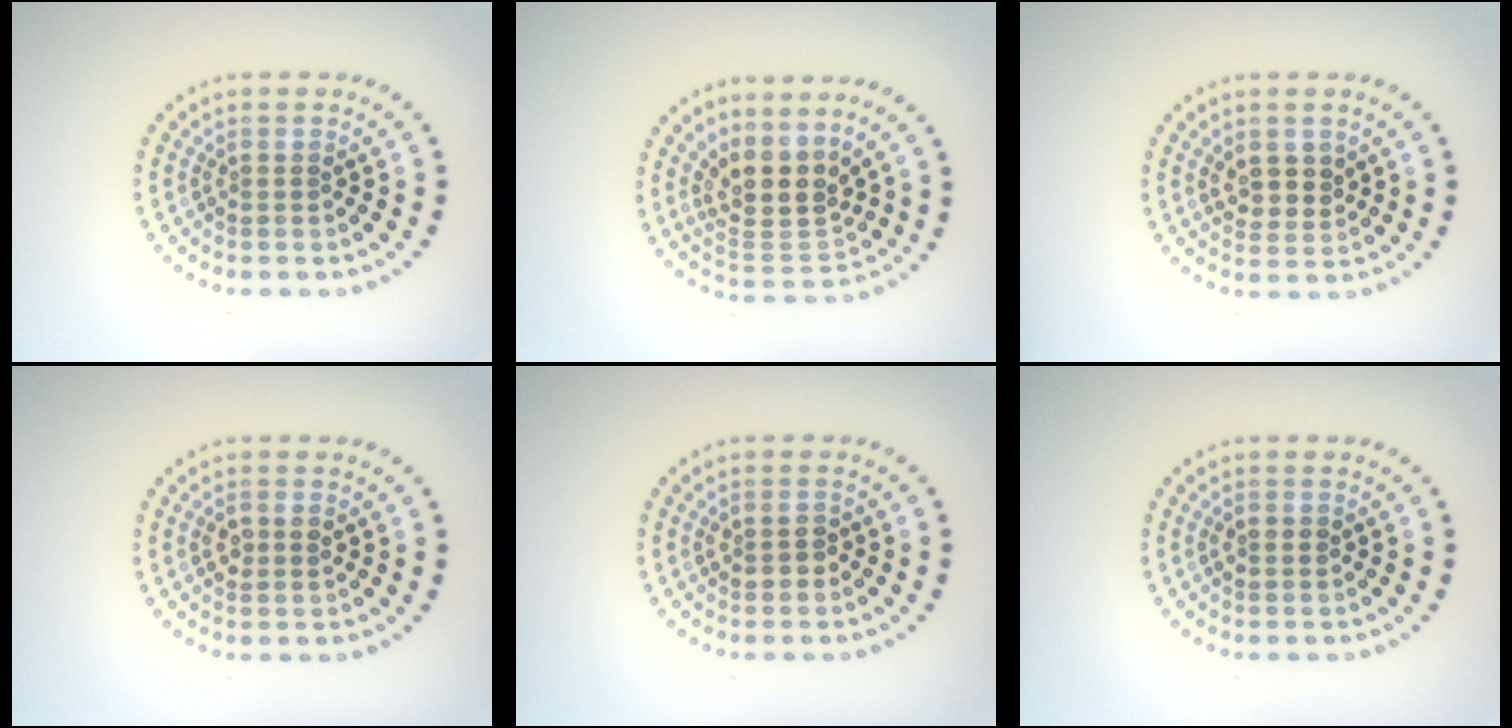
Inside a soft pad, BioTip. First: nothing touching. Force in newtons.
{"total": 4.1, "press": 3.5, "slide": 2.3}
{"total": 2.6, "press": 2.4, "slide": 1.0}
{"total": 1.6, "press": 1.5, "slide": 0.3}
{"total": 1.5, "press": 1.5, "slide": 0.1}
{"total": 1.3, "press": 1.3, "slide": 0.2}